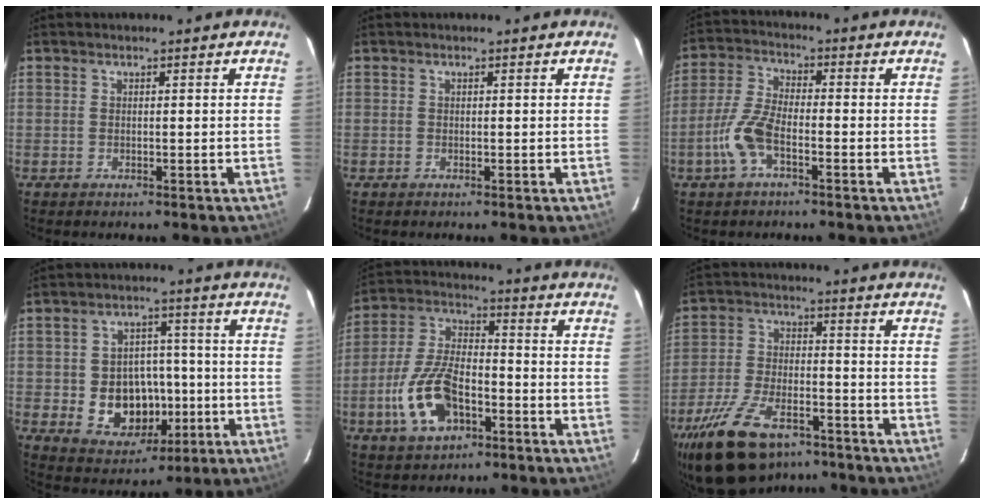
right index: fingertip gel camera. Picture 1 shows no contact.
{"total": 0.0}
{"total": 8.0, "force": [-3.6, 3.1, 6.5], "torque": [-0.149, 0.002, -0.072]}
{"total": 11.7, "force": [-2.5, 9.4, 6.5], "torque": [-0.138, 0.007, -0.018]}
{"total": 13.5, "force": [-5.5, 6.9, 10.2], "torque": [-0.221, 0.005, -0.098]}
{"total": 18.3, "force": [-12.8, 8.7, 9.7], "torque": [-0.211, -0.026, -0.215]}